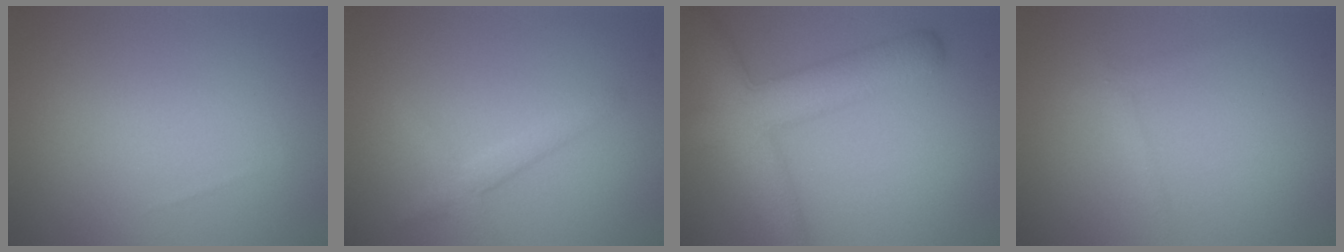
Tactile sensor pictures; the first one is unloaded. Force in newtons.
{"total": 2.0, "press": 2.0, "slide": 0.1}
{"total": 7.2, "press": 7.2, "slide": 0.3}
{"total": 0.9, "press": 0.9, "slide": 0.1}